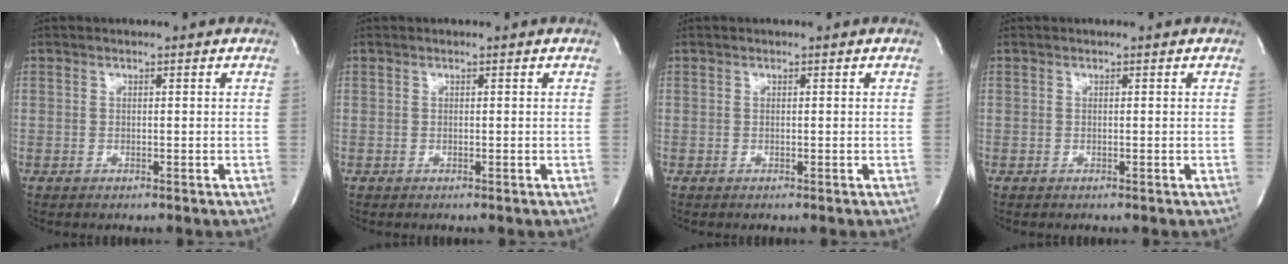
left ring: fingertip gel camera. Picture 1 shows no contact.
{"total": 0.0}
{"total": 0.0}
{"total": 0.0}